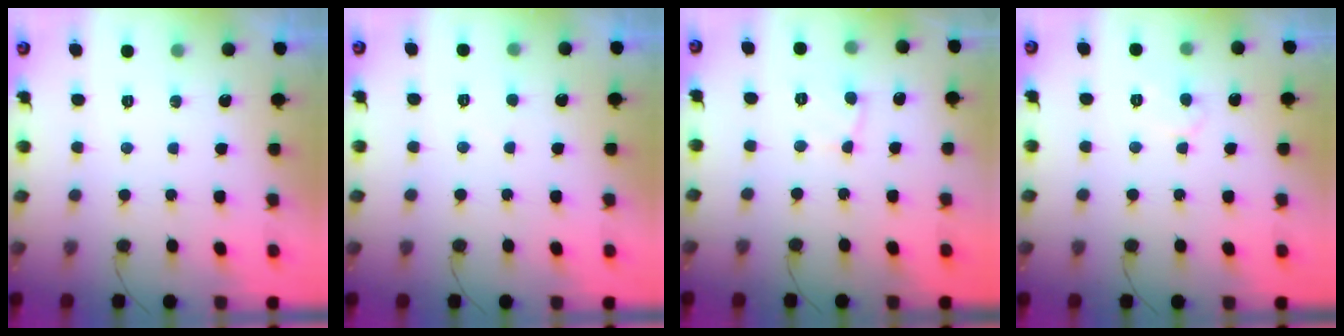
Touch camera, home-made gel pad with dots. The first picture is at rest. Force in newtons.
{"total": 1.9, "press": 1.9, "slide": 0.2}
{"total": 2.6, "press": 2.6, "slide": 0.2}
{"total": 4.4, "press": 4.3, "slide": 0.6}